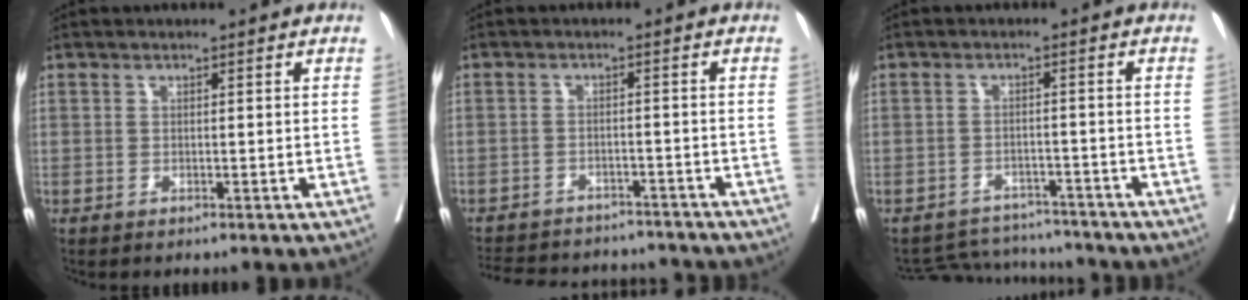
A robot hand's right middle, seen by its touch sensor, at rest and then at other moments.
{"total": 16.6, "force": [-15.2, 4.7, 4.7], "torque": [-0.126, -0.002, -0.201]}
{"total": 7.7, "force": [-7.6, 1.4, -0.5], "torque": [0.004, 0.010, -0.106]}